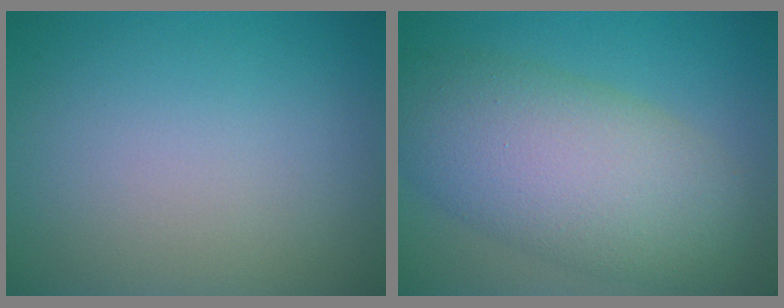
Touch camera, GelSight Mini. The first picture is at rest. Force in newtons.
{"total": 9.3, "press": 9.3, "slide": 0.6}